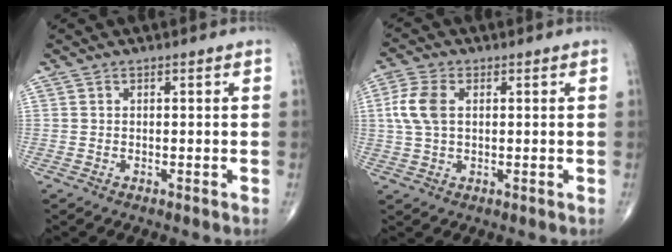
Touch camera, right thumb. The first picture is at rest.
{"total": 6.5, "force": [1.1, 3.9, 5.1], "torque": [-0.121, 0.010, 0.020]}